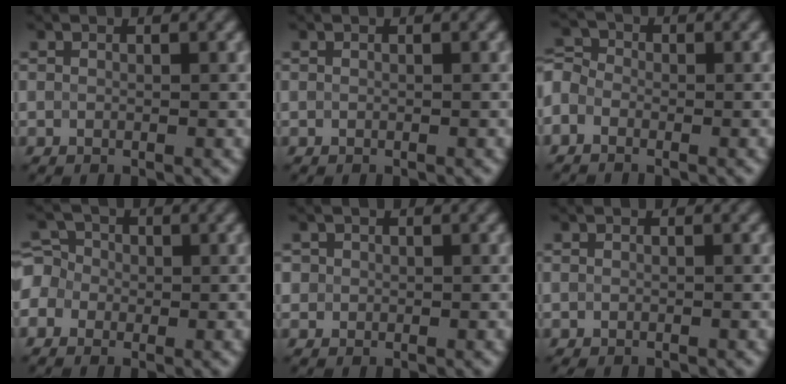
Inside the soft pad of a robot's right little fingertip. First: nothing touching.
{"total": 0.0}
{"total": 3.4, "force": [-1.8, 2.5, 1.3], "torque": [-0.021, 0.011, -0.041]}
{"total": 3.7, "force": [-0.7, 3.4, 1.3], "torque": [-0.014, 0.025, -0.039]}
{"total": 0.8, "force": [0.1, 0.8, 0.1], "torque": [0.008, -0.001, -0.002]}
{"total": 1.1, "force": [-1.0, 0.2, 0.4], "torque": [-0.004, -0.005, -0.014]}